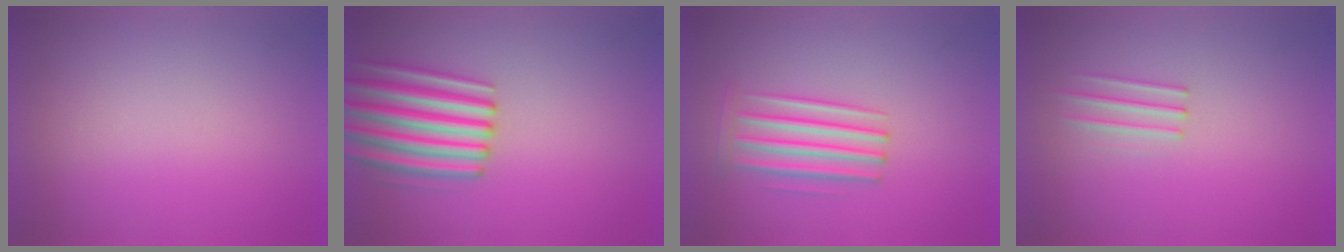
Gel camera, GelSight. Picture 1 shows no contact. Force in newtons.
{"total": 4.8}
{"total": 2.9}
{"total": 1.2}